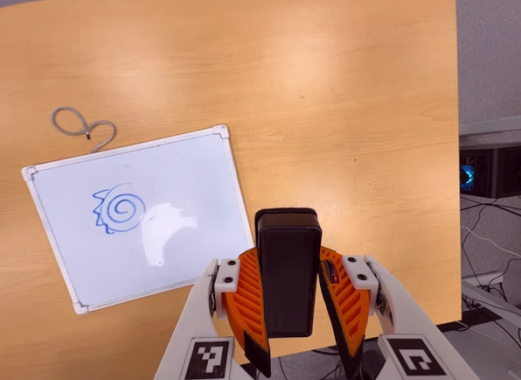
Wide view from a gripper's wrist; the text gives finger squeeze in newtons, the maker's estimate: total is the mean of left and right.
{"total": 8.1, "left": 6.6, "right": 9.6}